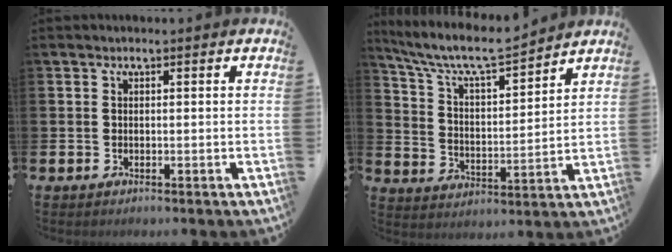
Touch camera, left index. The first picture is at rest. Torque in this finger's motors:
{"motor_torque": [0.63, -1.29, 0.18, 0.06]}